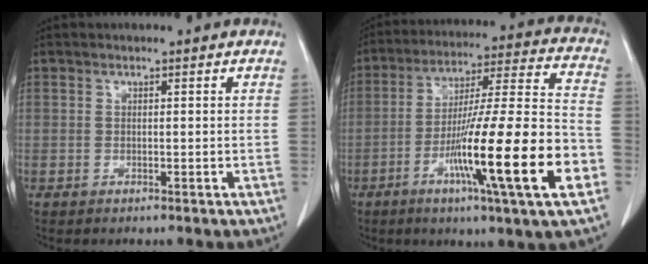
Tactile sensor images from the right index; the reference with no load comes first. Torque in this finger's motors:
{"motor_torque": [2.14, 0.00, 1.05, 0.21]}